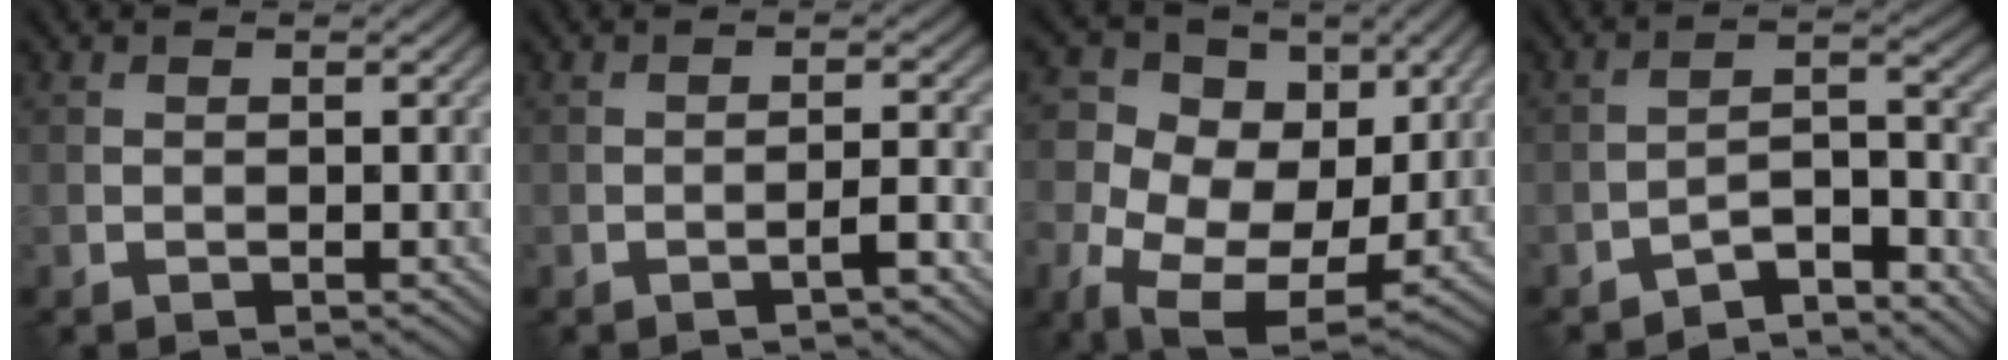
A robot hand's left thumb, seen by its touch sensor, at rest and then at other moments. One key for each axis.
{"total": 1.9, "fx": -1.2, "fy": 0.2, "fz": 1.5, "tx": -0.024, "ty": 0.009, "tz": -0.023}
{"total": 14.5, "fx": -0.2, "fy": 10.9, "fz": 9.5, "tx": -0.206, "ty": -0.021, "tz": 0.010}
{"total": 5.7, "fx": -4.8, "fy": 1.4, "fz": 2.8, "tx": -0.043, "ty": 0.012, "tz": -0.093}